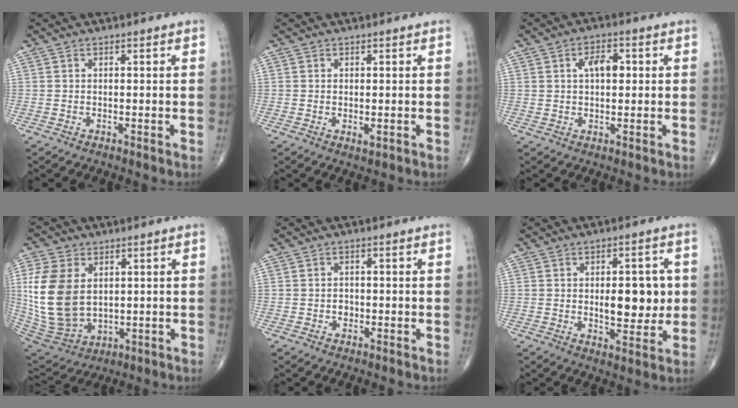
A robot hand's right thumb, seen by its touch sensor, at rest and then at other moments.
{"total": 1.2, "force": [-0.2, 0.5, 1.1], "torque": [-0.018, -0.005, -0.002]}
{"total": 5.0, "force": [1.2, 2.7, 4.0], "torque": [-0.057, 0.005, 0.016]}
{"total": 16.7, "force": [2.4, 11.2, 12.1], "torque": [-0.248, -0.018, 0.062]}
{"total": 1.4, "force": [-0.4, 1.1, 0.7], "torque": [-0.005, 0.004, -0.006]}
{"total": 9.9, "force": [0.6, 4.8, 8.7], "torque": [-0.092, -0.010, 0.017]}